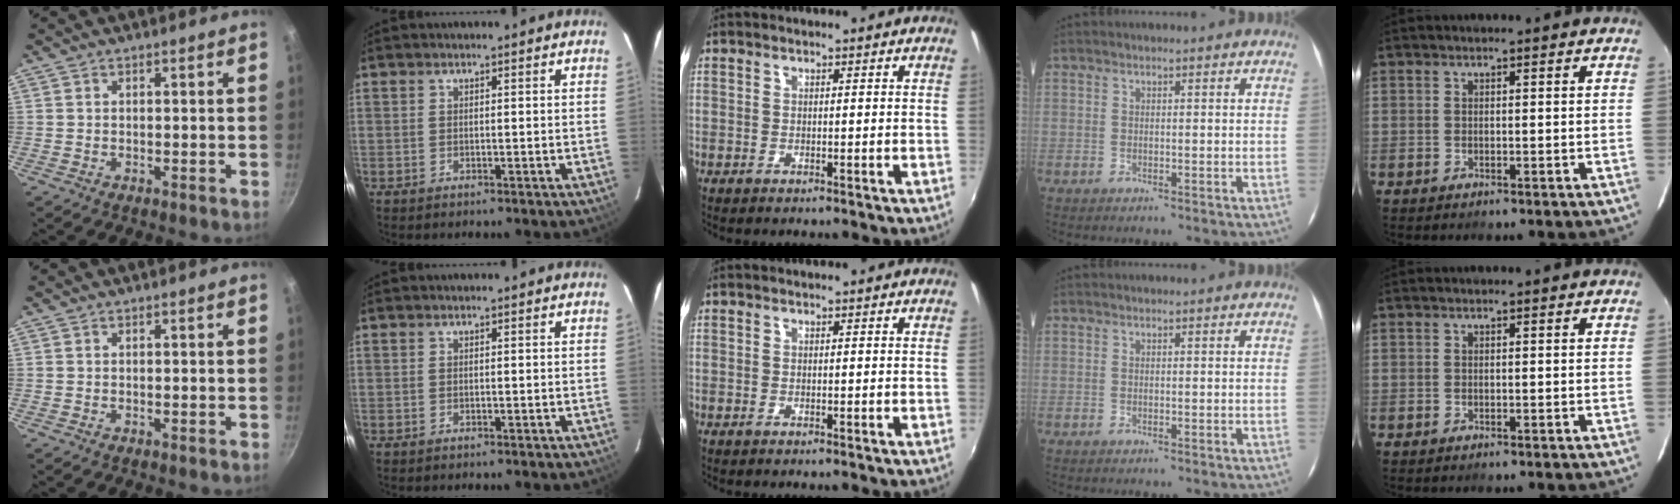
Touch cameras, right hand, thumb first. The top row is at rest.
{}